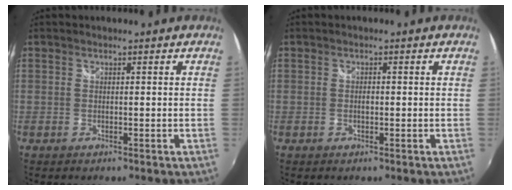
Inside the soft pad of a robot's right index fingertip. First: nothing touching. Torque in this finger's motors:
{"motor_torque": [0.36, -0.07, 0.12, 0.00]}